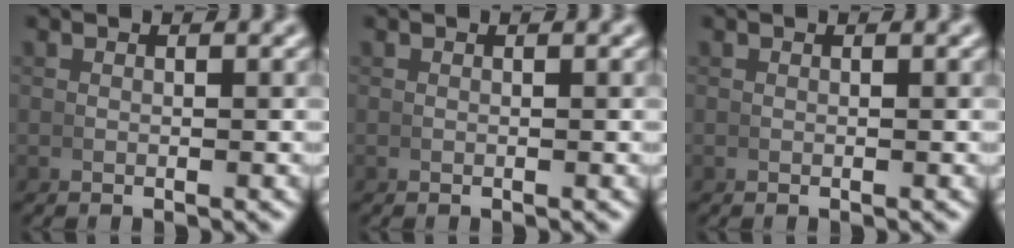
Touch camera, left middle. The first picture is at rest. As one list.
[{"total": 0.0}, {"total": 0.0}]